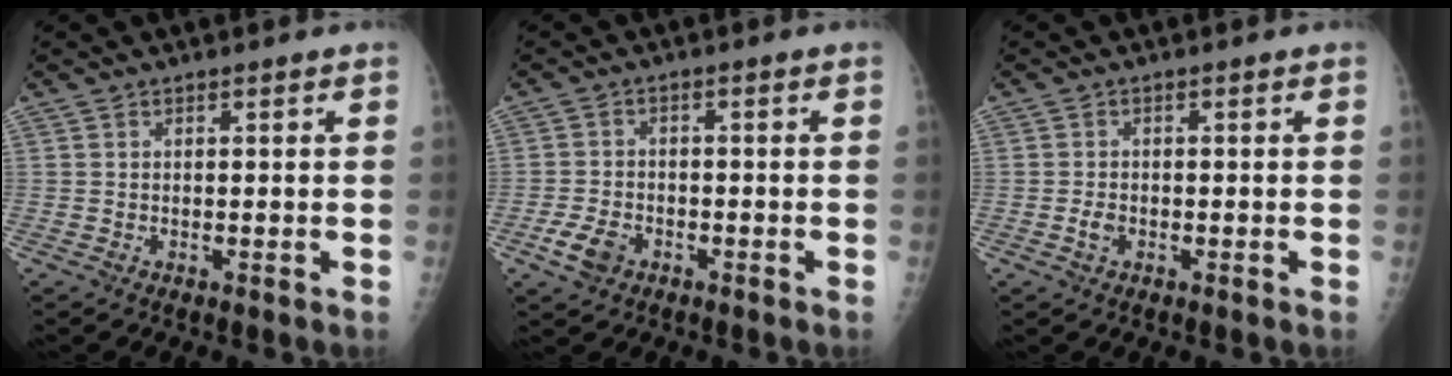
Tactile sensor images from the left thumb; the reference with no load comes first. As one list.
[{"total": 4.7, "force": [-2.6, 3.2, 2.3], "torque": [-0.044, 0.012, -0.046]}, {"total": 1.8, "force": [-0.9, 1.2, 1.0], "torque": [-0.018, 0.005, -0.019]}]